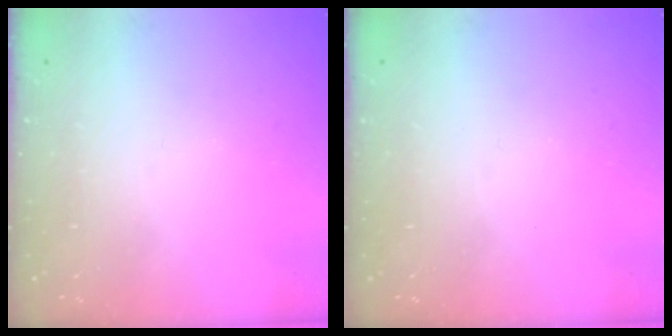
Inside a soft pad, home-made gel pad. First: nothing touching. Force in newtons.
{"total": 0.0}